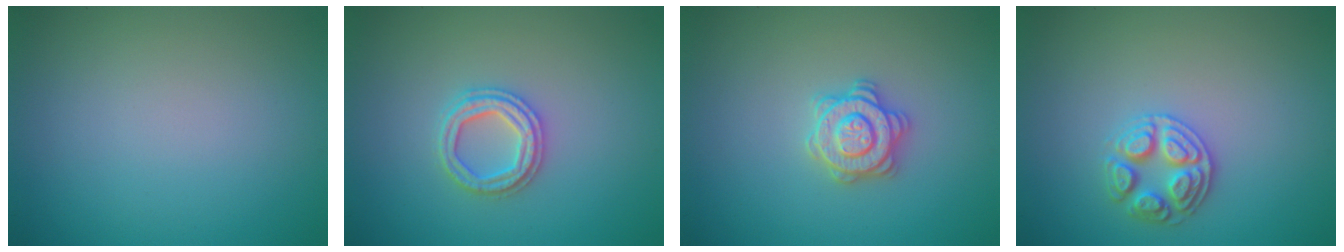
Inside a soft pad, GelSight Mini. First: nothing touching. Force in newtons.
{"total": 2.4, "press": 2.4, "slide": 0.3}
{"total": 2.9, "press": 2.8, "slide": 0.6}
{"total": 2.8, "press": 2.7, "slide": 0.6}